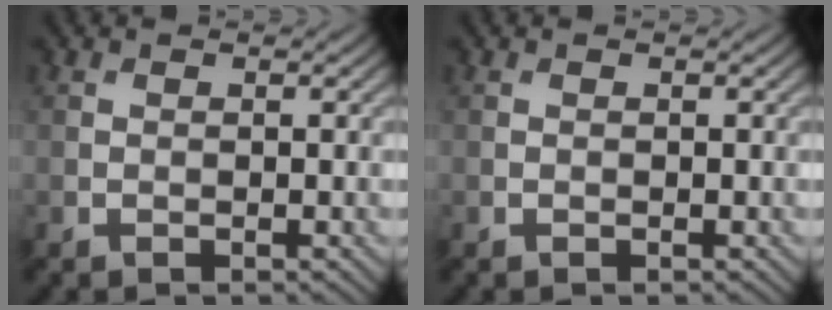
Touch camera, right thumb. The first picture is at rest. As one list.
[{"total": 0.0}]